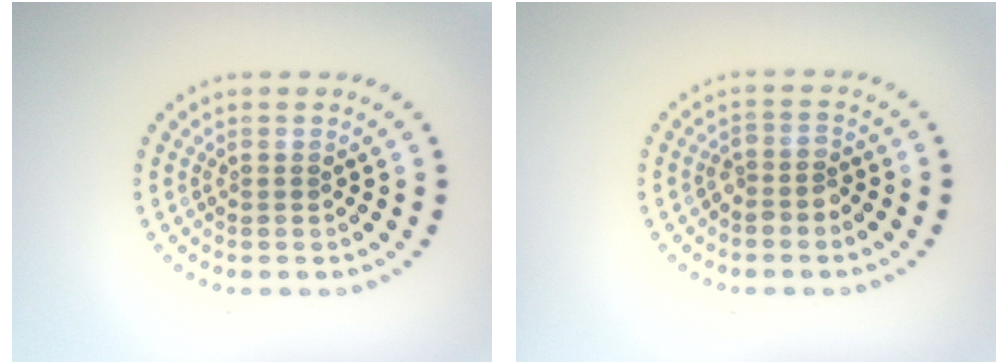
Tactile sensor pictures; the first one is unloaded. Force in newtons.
{"total": 1.7, "press": 1.4, "slide": 0.9}